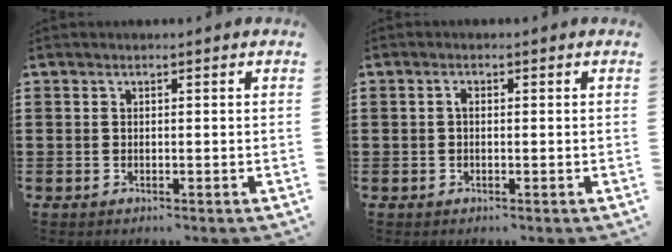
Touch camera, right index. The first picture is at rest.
{"total": 1.1, "force": [-0.1, 0.5, 1.0], "torque": [-0.018, 0.002, -0.003]}